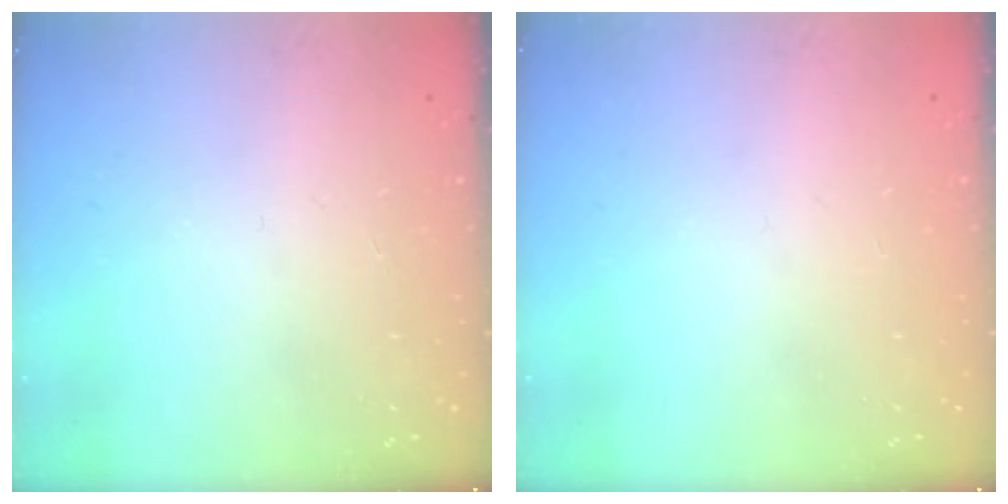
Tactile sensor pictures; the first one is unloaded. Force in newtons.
{"total": 0.0}